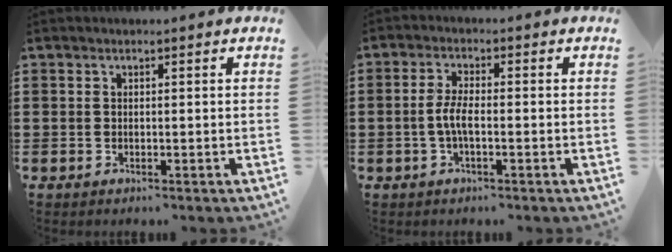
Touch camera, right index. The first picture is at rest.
{"total": 3.7, "force": [-0.9, 0.9, 3.4], "torque": [-0.083, -0.003, -0.025]}